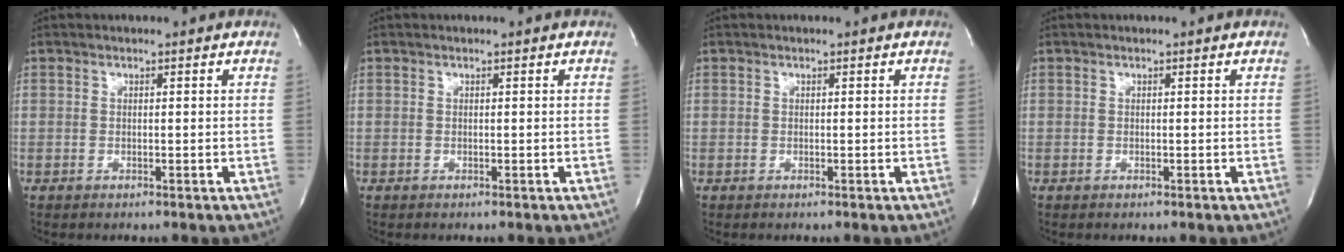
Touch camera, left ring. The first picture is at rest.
{"total": 0.0}
{"total": 0.0}
{"total": 0.0}